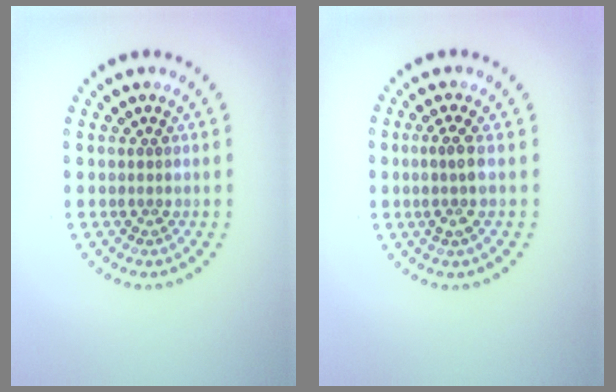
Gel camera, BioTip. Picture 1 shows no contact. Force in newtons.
{"total": 2.2, "press": 1.8, "slide": 1.3}